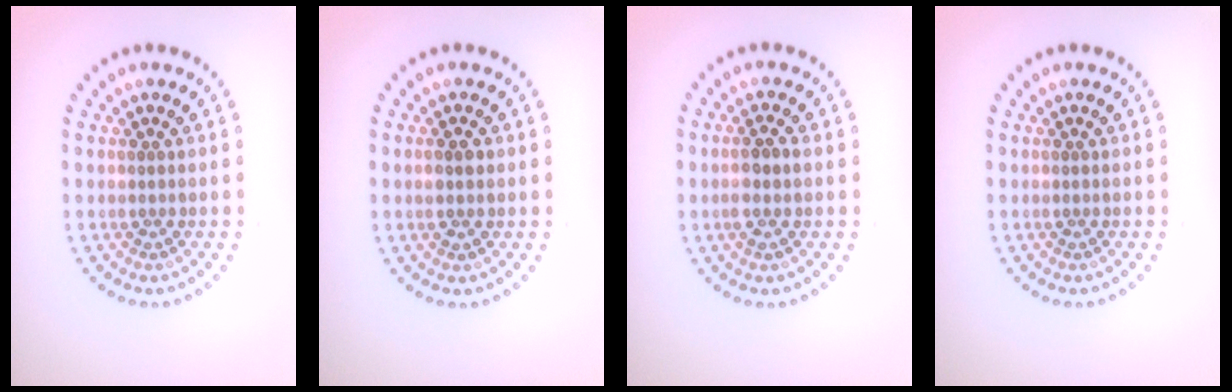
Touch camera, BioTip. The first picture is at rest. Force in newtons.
{"total": 1.3, "press": 1.3, "slide": 0.1}
{"total": 1.9, "press": 1.9, "slide": 0.6}
{"total": 0.0}